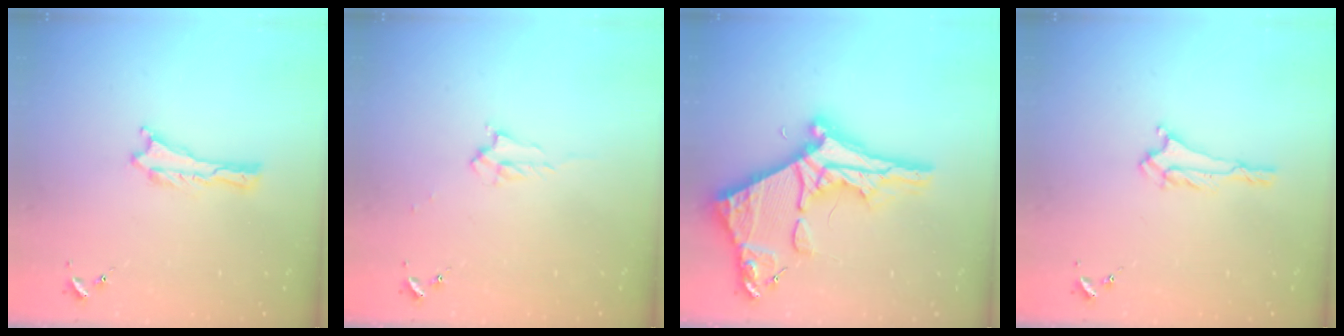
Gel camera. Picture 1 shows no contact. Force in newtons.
{"total": 1.7, "press": 1.6, "slide": 0.2}
{"total": 11.4, "press": 11.3, "slide": 1.2}
{"total": 1.9, "press": 1.9, "slide": 0.4}